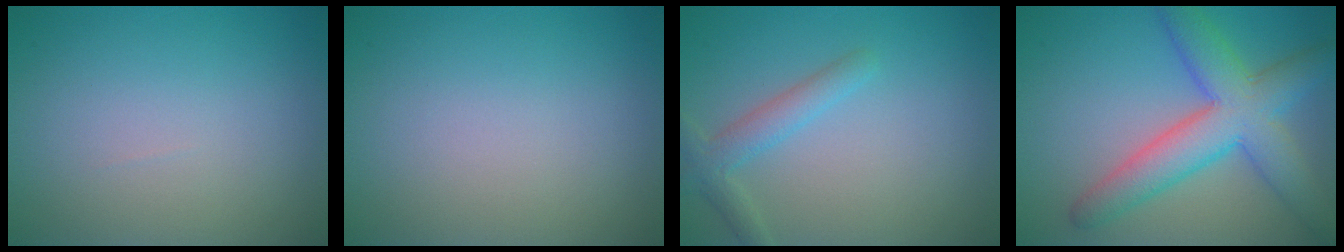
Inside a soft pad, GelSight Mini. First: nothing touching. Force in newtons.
{"total": 0.0}
{"total": 2.5, "press": 2.5, "slide": 0.2}
{"total": 7.4, "press": 7.4, "slide": 0.2}